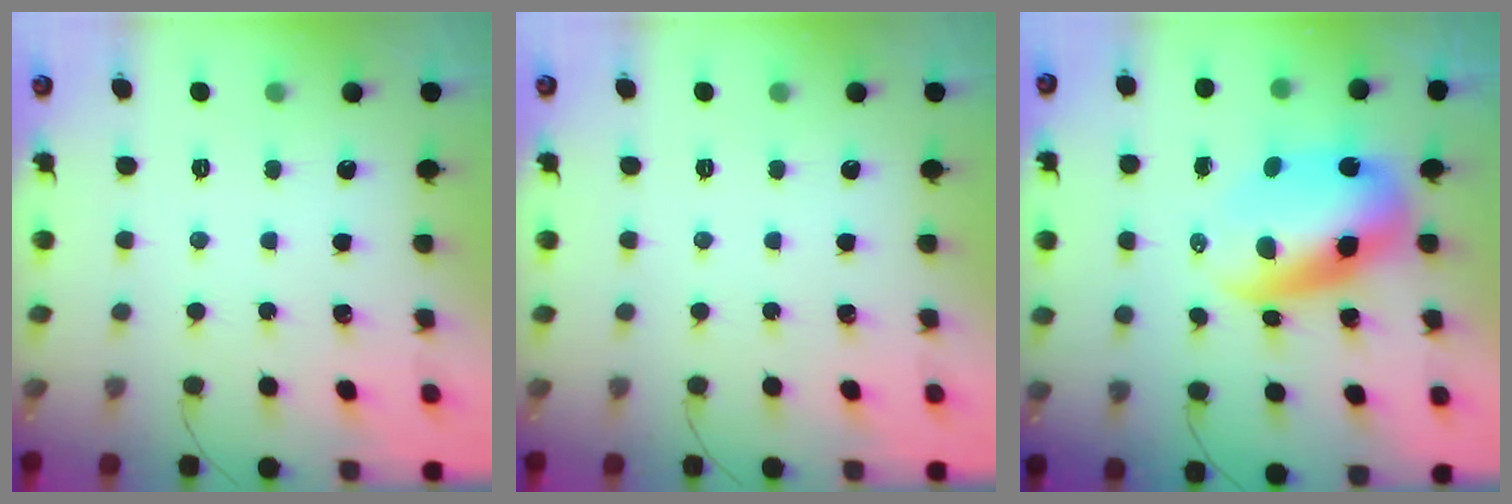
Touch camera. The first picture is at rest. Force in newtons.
{"total": 0.0}
{"total": 11.1, "press": 10.7, "slide": 2.6}